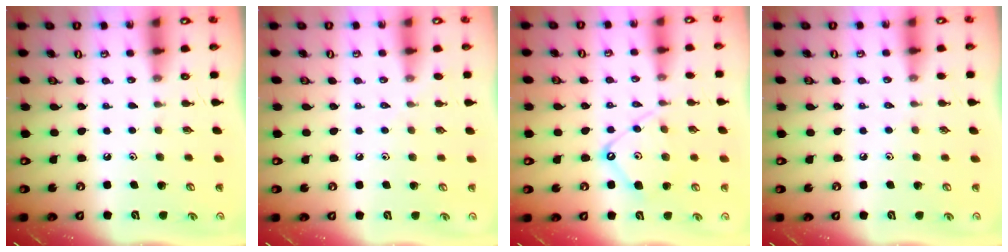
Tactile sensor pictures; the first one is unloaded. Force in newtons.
{"total": 2.5, "press": 2.5, "slide": 0.5}
{"total": 10.2, "press": 10.2, "slide": 0.9}
{"total": 2.1, "press": 2.1, "slide": 0.4}